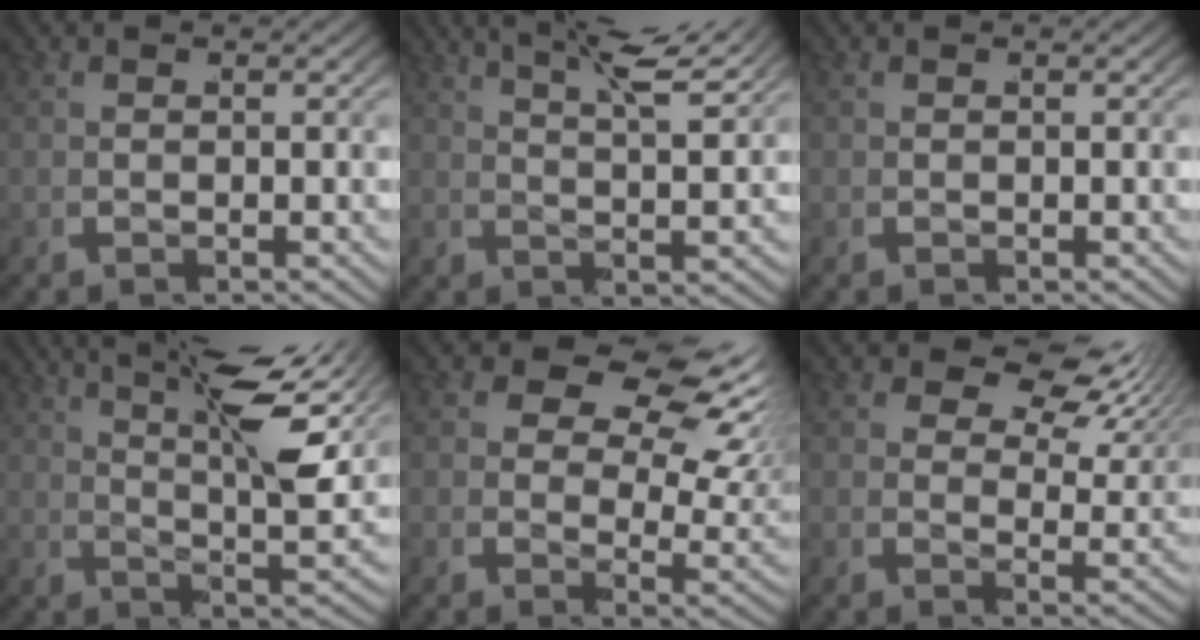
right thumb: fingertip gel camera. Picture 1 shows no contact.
{"total": 5.8, "force": [4.5, 1.2, 3.4], "torque": [-0.049, 0.012, 0.066]}
{"total": 0.0}
{"total": 9.2, "force": [4.5, 3.2, 7.3], "torque": [-0.106, 0.005, 0.063]}
{"total": 8.4, "force": [3.7, 4.7, 5.9], "torque": [-0.073, 0.000, 0.049]}
{"total": 6.4, "force": [4.1, 3.2, 3.8], "torque": [-0.042, 0.006, 0.054]}